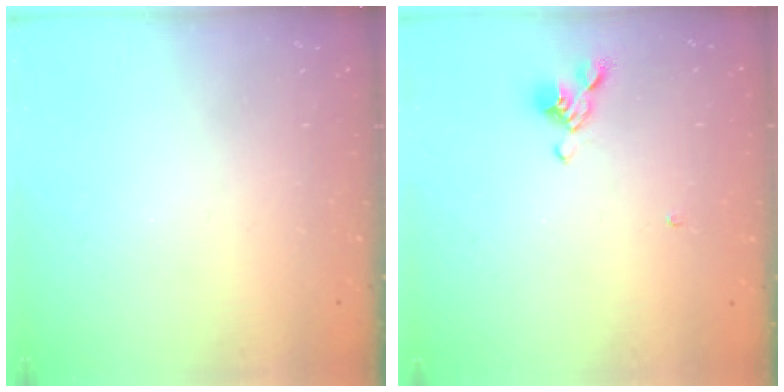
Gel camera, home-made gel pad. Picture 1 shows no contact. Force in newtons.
{"total": 1.8, "press": 1.5, "slide": 1.0}